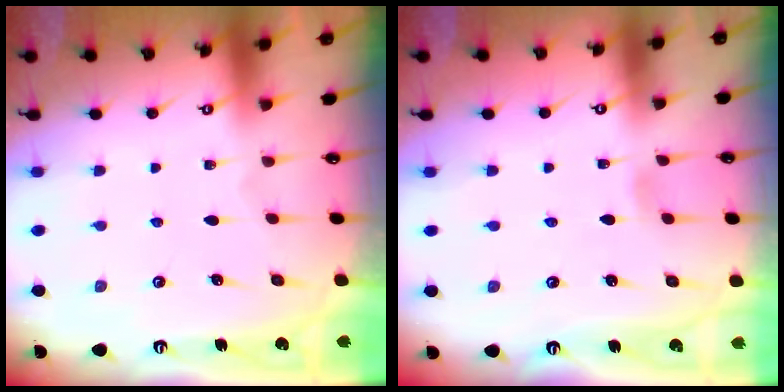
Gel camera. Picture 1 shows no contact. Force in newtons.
{"total": 2.9, "press": 2.9, "slide": 0.3}